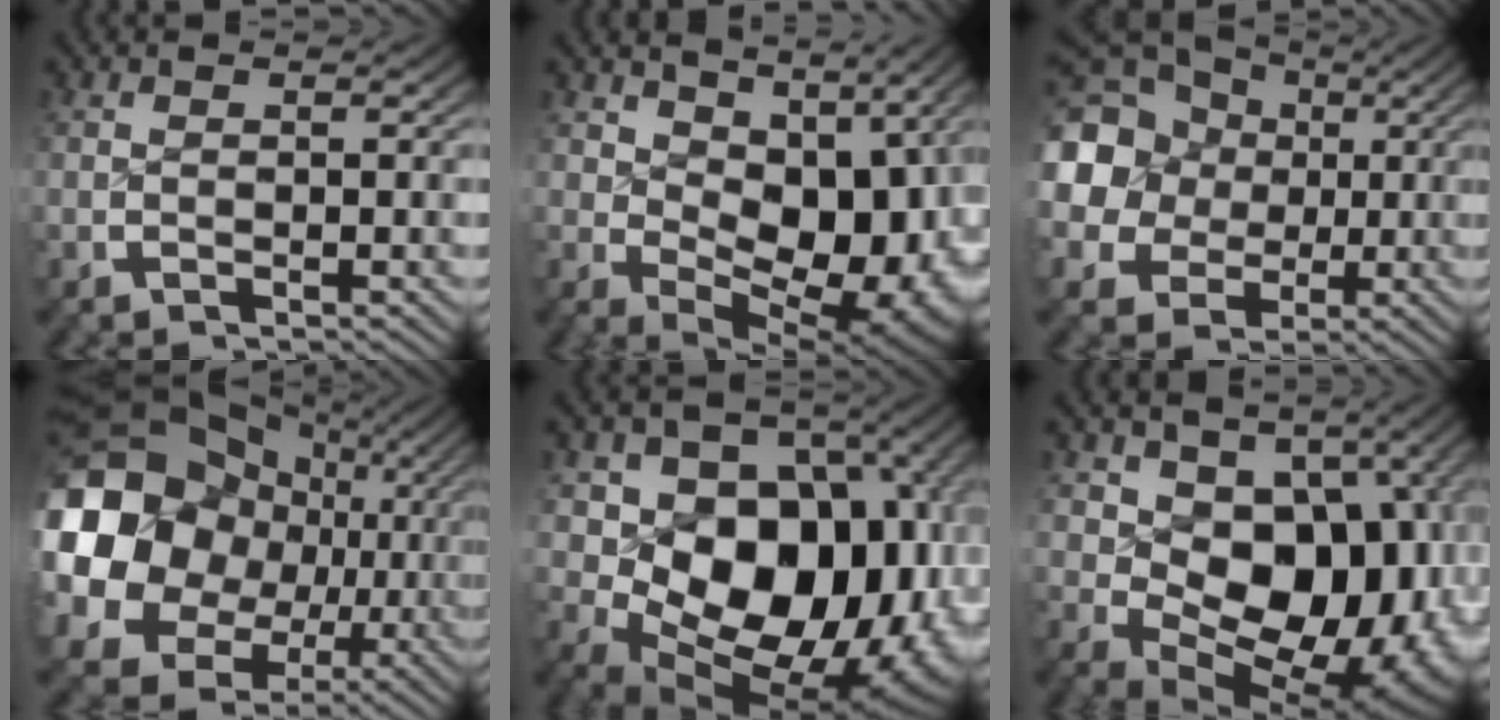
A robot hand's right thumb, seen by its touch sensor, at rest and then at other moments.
{"total": 11.4, "force": [0.0, 7.5, 8.5], "torque": [-0.137, -0.047, 0.026]}
{"total": 11.7, "force": [1.9, 9.7, 6.1], "torque": [-0.159, -0.043, 0.053]}
{"total": 20.1, "force": [-0.5, 16.0, 12.2], "torque": [-0.272, -0.060, 0.013]}
{"total": 22.8, "force": [-1.4, 15.9, 16.3], "torque": [-0.280, -0.076, 0.013]}
{"total": 17.4, "force": [-1.1, 12.2, 12.4], "torque": [-0.218, -0.077, 0.020]}